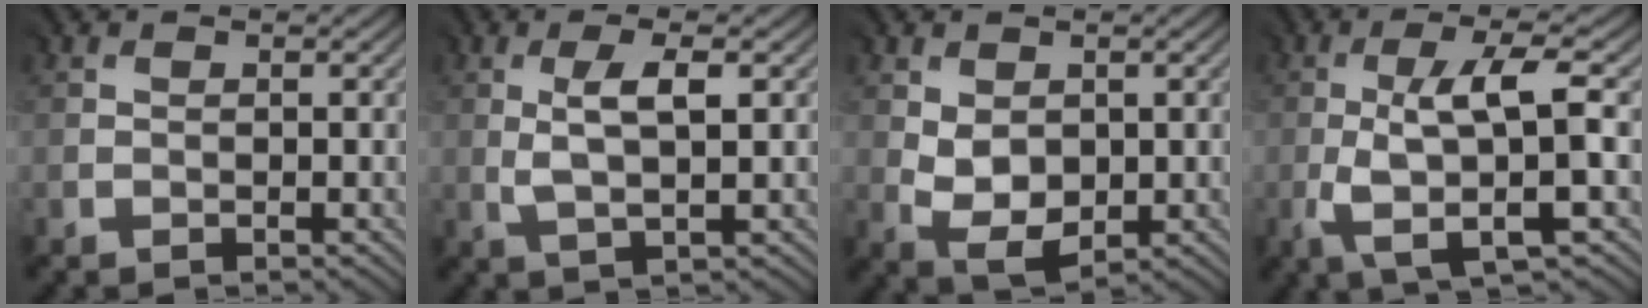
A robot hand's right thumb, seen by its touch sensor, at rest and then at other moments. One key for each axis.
{"total": 3.8, "fx": 0.8, "fy": 0.8, "fz": 3.7, "tx": -0.077, "ty": -0.001, "tz": 0.019}
{"total": 4.9, "fx": 0.5, "fy": 3.5, "fz": 3.4, "tx": -0.075, "ty": -0.009, "tz": 0.014}
{"total": 7.5, "fx": -1.0, "fy": 1.4, "fz": 7.3, "tx": -0.127, "ty": 0.012, "tz": -0.022}